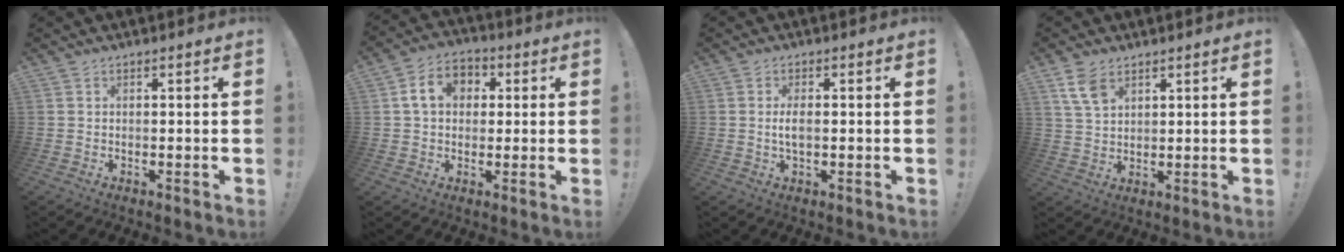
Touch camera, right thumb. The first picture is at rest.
{"total": 9.7, "force": [2.0, 7.6, 5.7], "torque": [-0.085, 0.012, 0.041]}
{"total": 3.3, "force": [-0.2, 1.2, 3.1], "torque": [-0.056, -0.004, -0.007]}
{"total": 7.0, "force": [4.0, 4.1, 4.0], "torque": [-0.066, -0.015, 0.078]}